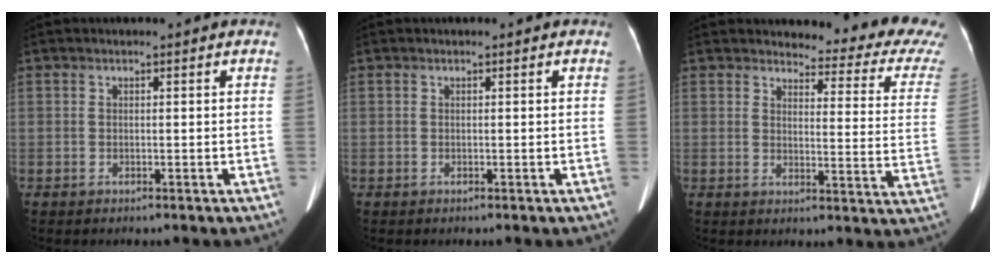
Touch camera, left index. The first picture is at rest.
{"total": 0.0}
{"total": 14.7, "force": [14.1, 1.1, 4.2], "torque": [-0.034, -0.096, 0.132]}